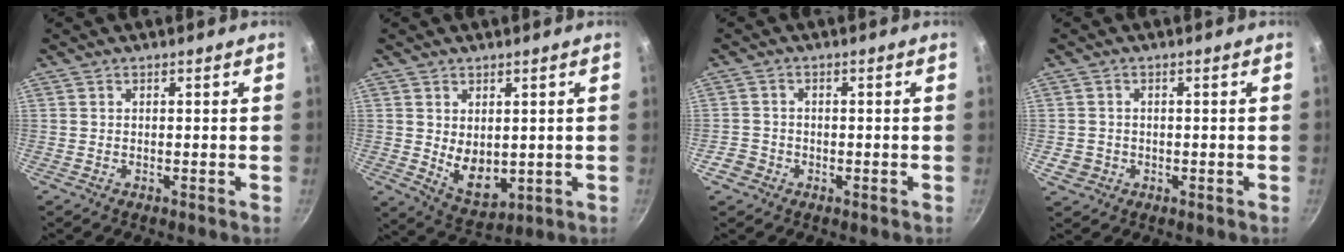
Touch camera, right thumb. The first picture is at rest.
{"total": 7.3, "force": [0.8, 4.7, 5.5], "torque": [-0.069, -0.024, 0.034]}
{"total": 2.9, "force": [-1.6, 2.4, 0.6], "torque": [0.000, 0.020, -0.025]}
{"total": 3.2, "force": [-0.8, 2.8, 1.2], "torque": [-0.016, 0.005, -0.007]}